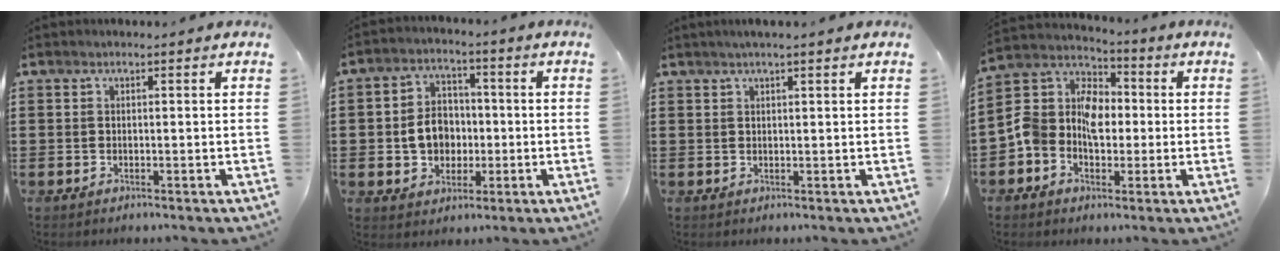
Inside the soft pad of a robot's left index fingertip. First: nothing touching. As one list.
[{"total": 6.9, "force": [-0.6, 5.8, 3.6], "torque": [-0.072, 0.009, -0.015]}, {"total": 1.5, "force": [1.1, -0.1, 1.0], "torque": [-0.019, 0.002, 0.020]}, {"total": 8.4, "force": [-1.6, 6.8, 4.7], "torque": [-0.132, 0.009, -0.040]}]